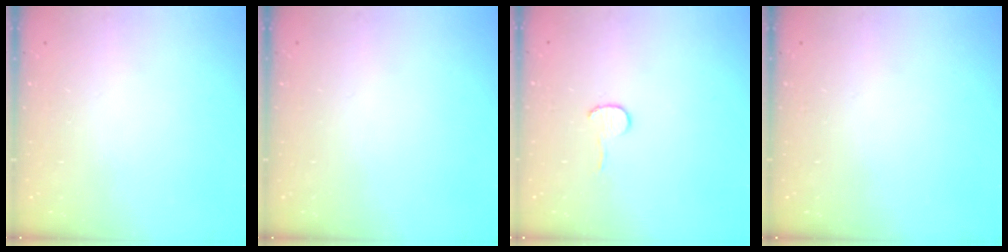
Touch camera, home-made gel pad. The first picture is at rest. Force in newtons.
{"total": 0.0}
{"total": 4.5, "press": 4.4, "slide": 0.4}
{"total": 0.0}